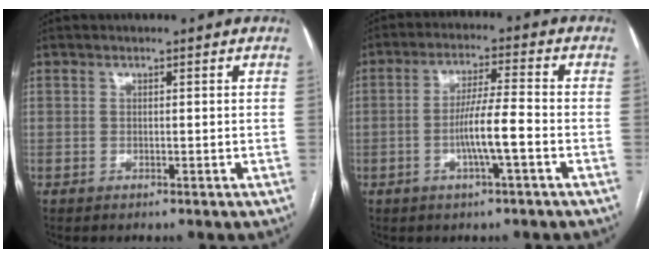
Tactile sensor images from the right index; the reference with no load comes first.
{"total": 6.9, "force": [-2.1, -0.1, 6.6], "torque": [-0.127, 0.003, -0.038]}